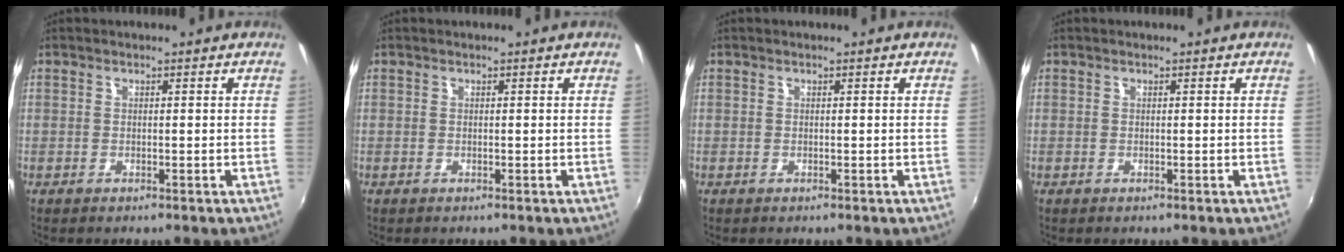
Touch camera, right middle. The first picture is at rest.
{"total": 0.0}
{"total": 0.0}
{"total": 0.0}